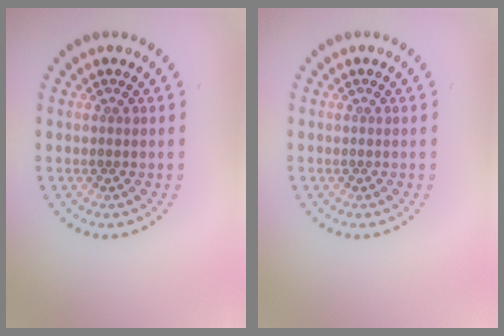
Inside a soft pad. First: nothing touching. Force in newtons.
{"total": 0.0}